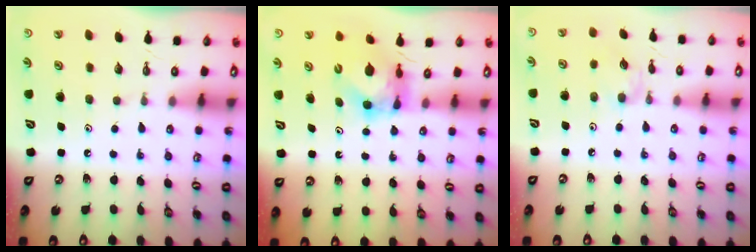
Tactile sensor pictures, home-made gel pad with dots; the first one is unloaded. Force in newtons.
{"total": 5.6, "press": 5.6, "slide": 0.7}
{"total": 3.7, "press": 3.6, "slide": 0.5}